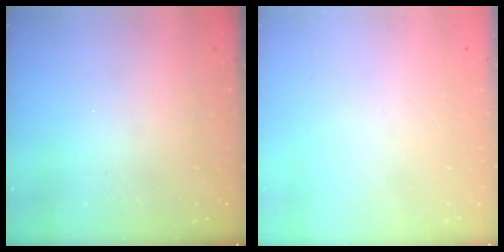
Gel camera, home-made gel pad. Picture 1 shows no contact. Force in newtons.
{"total": 0.0}